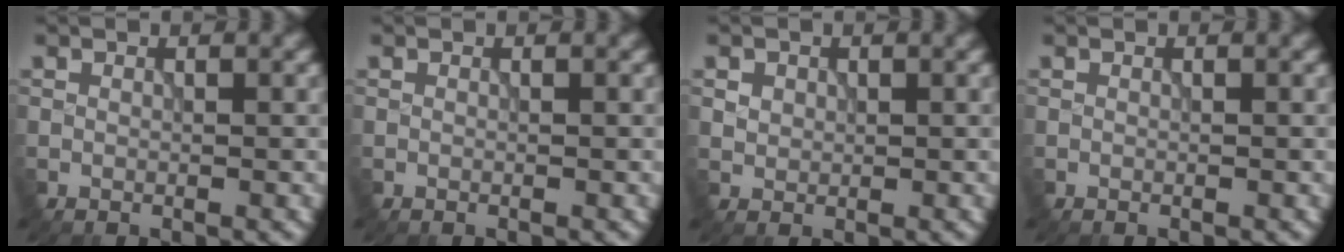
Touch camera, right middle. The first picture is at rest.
{"total": 0.0}
{"total": 1.1, "force": [0.4, 0.9, 0.2], "torque": [-0.003, -0.004, 0.010]}
{"total": 0.0}